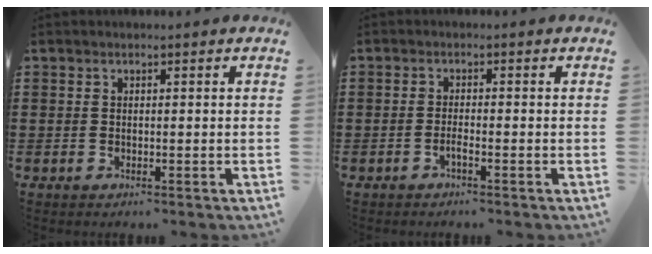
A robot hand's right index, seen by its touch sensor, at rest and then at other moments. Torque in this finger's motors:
{"motor_torque": [-0.78, 1.36, -0.19, -0.07]}